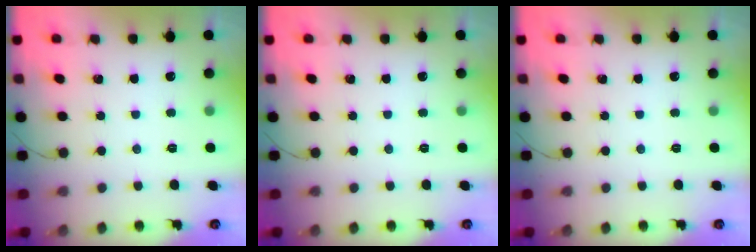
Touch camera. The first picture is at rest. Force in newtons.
{"total": 0.0}
{"total": 0.0}